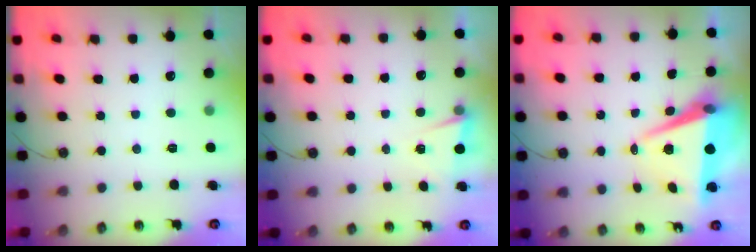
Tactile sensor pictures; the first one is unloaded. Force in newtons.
{"total": 2.4, "press": 2.2, "slide": 1.1}
{"total": 9.5, "press": 8.6, "slide": 4.0}